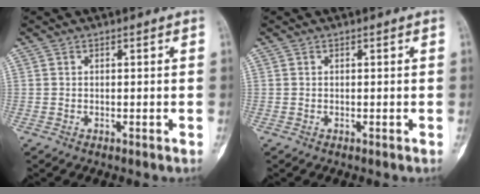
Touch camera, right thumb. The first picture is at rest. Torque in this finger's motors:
{"motor_torque": [0.15, 0.00, 0.09, -0.08, 0.02]}